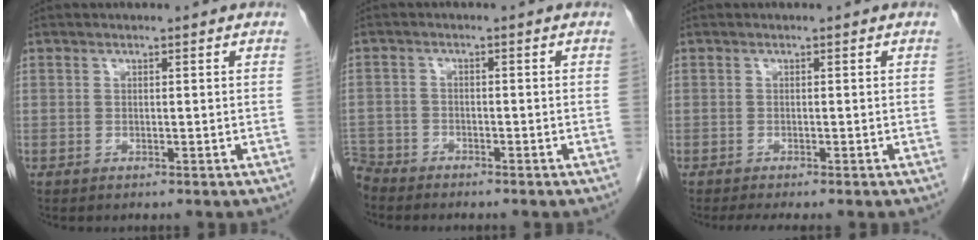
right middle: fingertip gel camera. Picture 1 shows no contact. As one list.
[{"total": 5.0, "force": [-4.7, 1.7, 0.1], "torque": [-0.004, -0.008, -0.092]}, {"total": 2.6, "force": [-2.1, -0.1, 1.5], "torque": [-0.025, -0.008, -0.031]}]